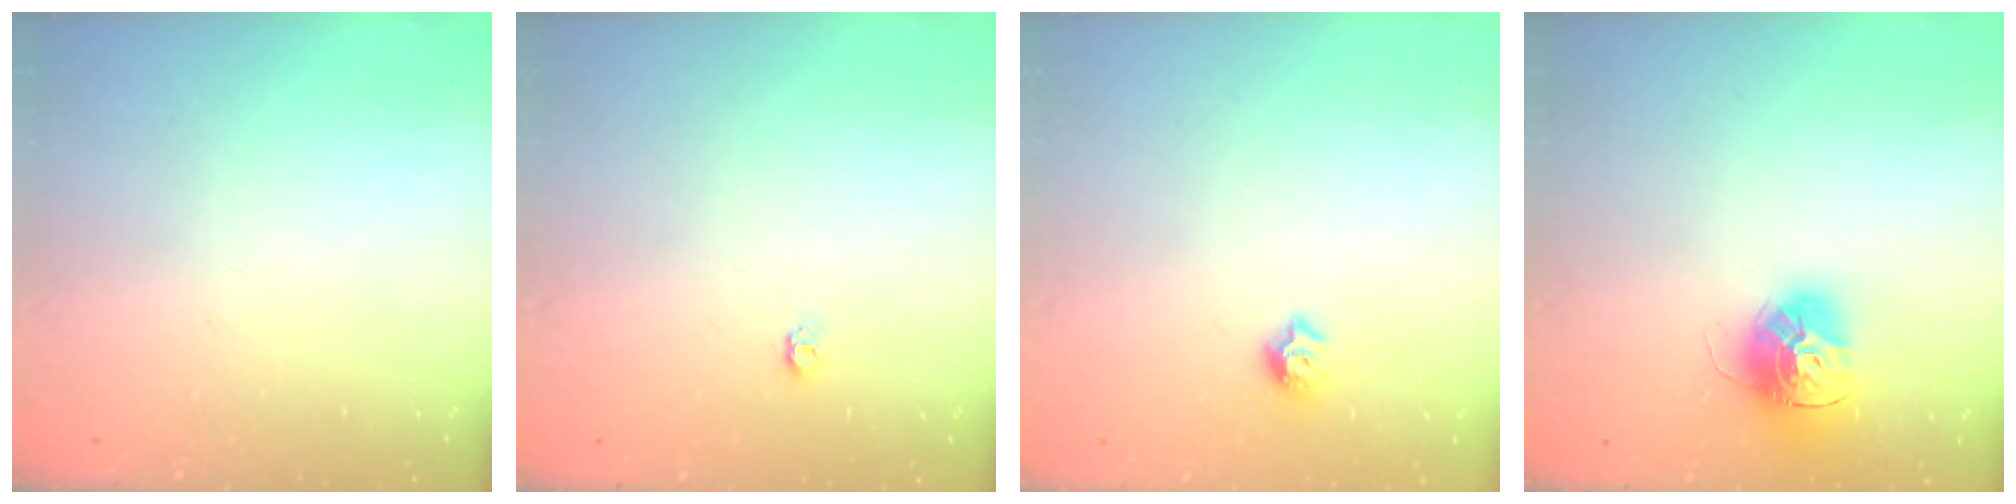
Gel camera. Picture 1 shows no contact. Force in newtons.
{"total": 4.0, "press": 4.0, "slide": 0.4}
{"total": 6.7, "press": 6.7, "slide": 0.8}
{"total": 14.9, "press": 14.8, "slide": 1.3}